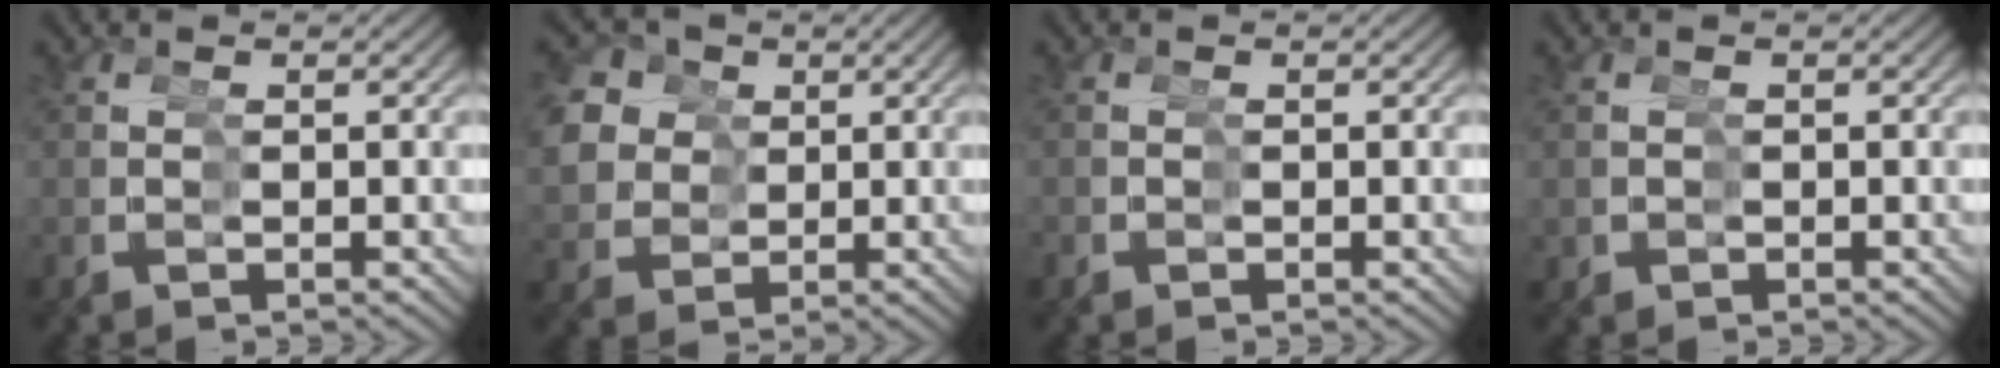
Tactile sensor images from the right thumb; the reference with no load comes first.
{"total": 8.0, "force": [2.8, 7.0, 2.7], "torque": [-0.073, -0.011, 0.047]}
{"total": 0.8, "force": [-0.3, 0.8, 0.1], "torque": [-0.004, -0.007, -0.003]}
{"total": 1.5, "force": [-0.2, 1.5, 0.2], "torque": [-0.014, -0.011, 0.006]}